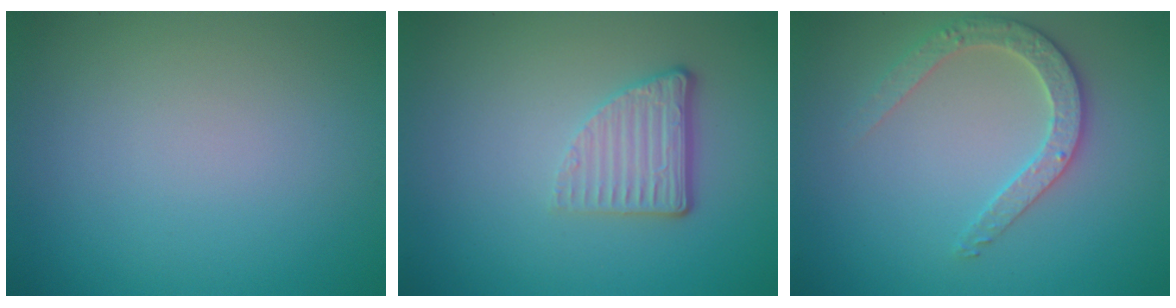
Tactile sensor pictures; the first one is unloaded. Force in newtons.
{"total": 3.0, "press": 2.1, "slide": 2.1}
{"total": 2.8, "press": 2.7, "slide": 0.5}